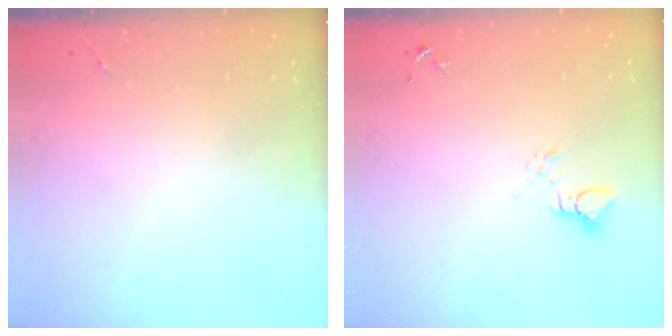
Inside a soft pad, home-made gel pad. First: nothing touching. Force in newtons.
{"total": 3.4, "press": 3.4, "slide": 0.2}